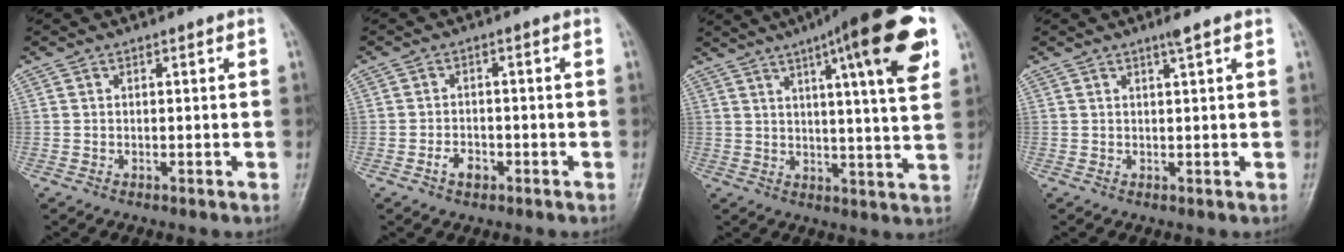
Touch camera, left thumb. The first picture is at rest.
{"total": 2.9, "force": [-1.7, 1.9, 1.5], "torque": [-0.022, 0.012, -0.027]}
{"total": 18.9, "force": [8.8, 3.0, 16.4], "torque": [-0.216, -0.016, 0.118]}
{"total": 1.4, "force": [1.0, -0.2, 1.1], "torque": [-0.020, -0.006, 0.018]}